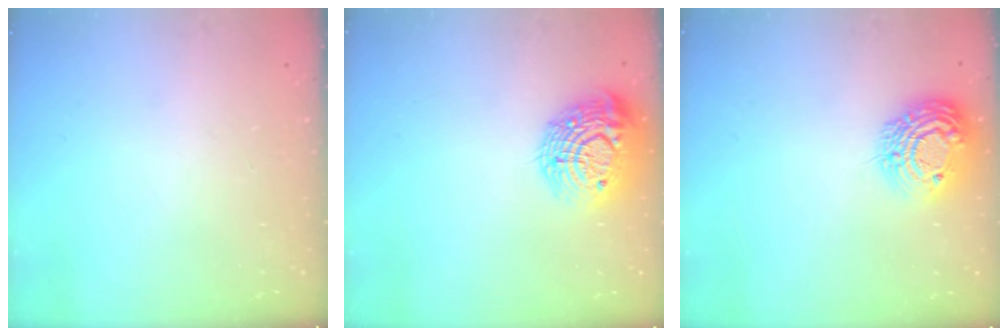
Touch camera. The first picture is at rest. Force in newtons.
{"total": 17.2, "press": 17.2, "slide": 0.9}
{"total": 14.0, "press": 14.0, "slide": 1.0}